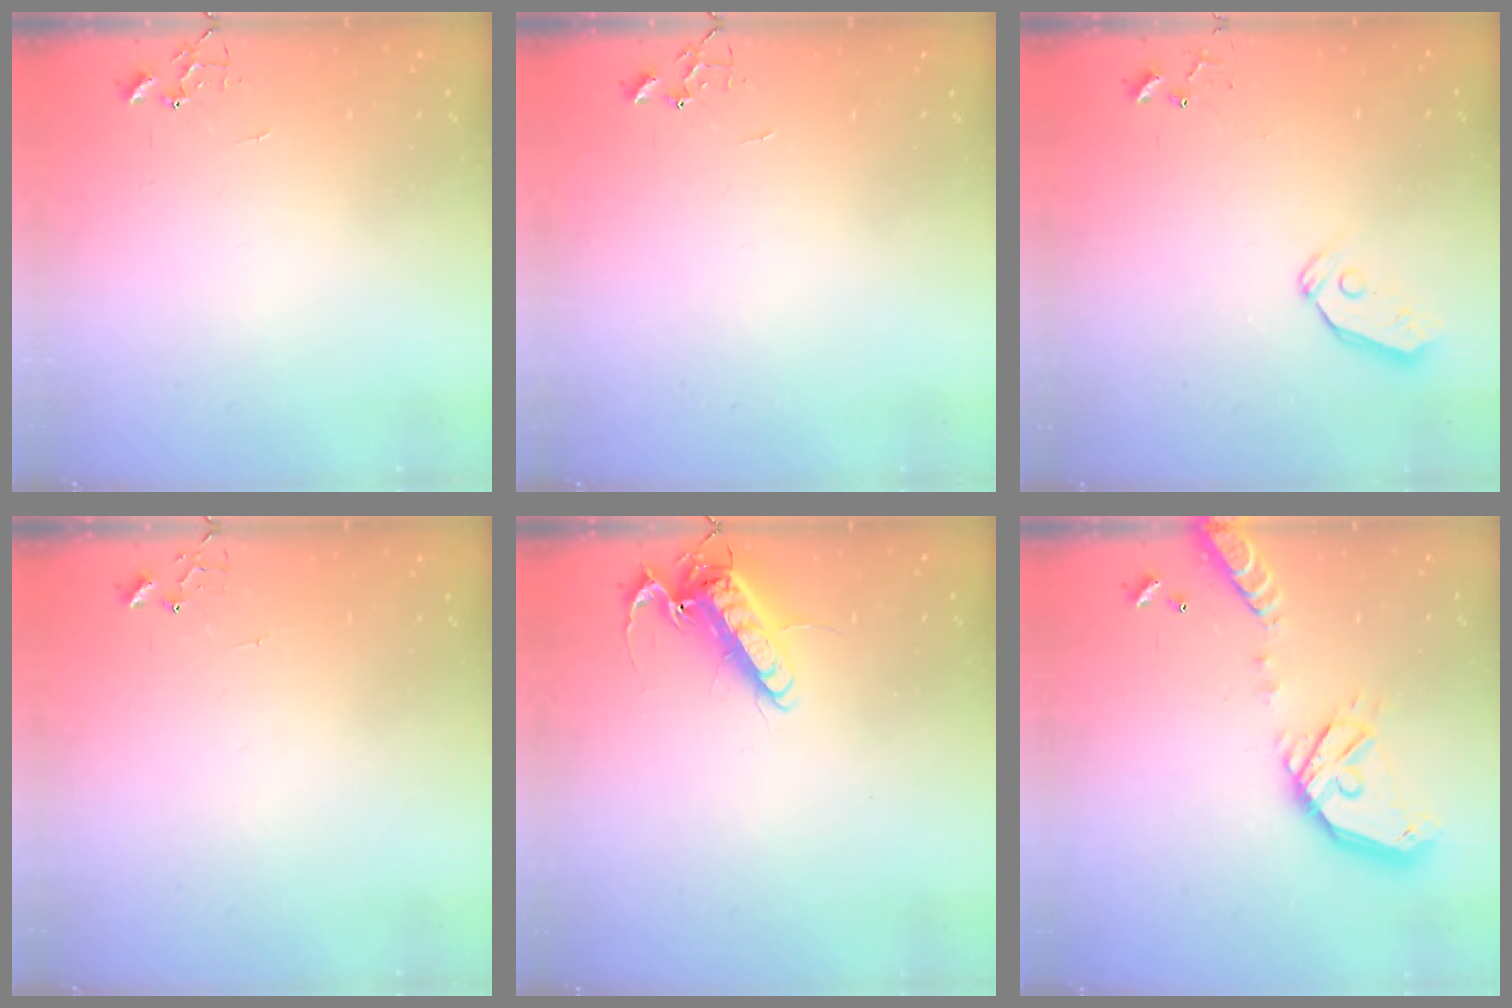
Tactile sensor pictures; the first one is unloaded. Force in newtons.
{"total": 0.0}
{"total": 6.0, "press": 6.0, "slide": 0.5}
{"total": 3.6, "press": 3.6, "slide": 0.4}
{"total": 13.4, "press": 13.2, "slide": 2.1}
{"total": 19.5, "press": 19.2, "slide": 3.4}